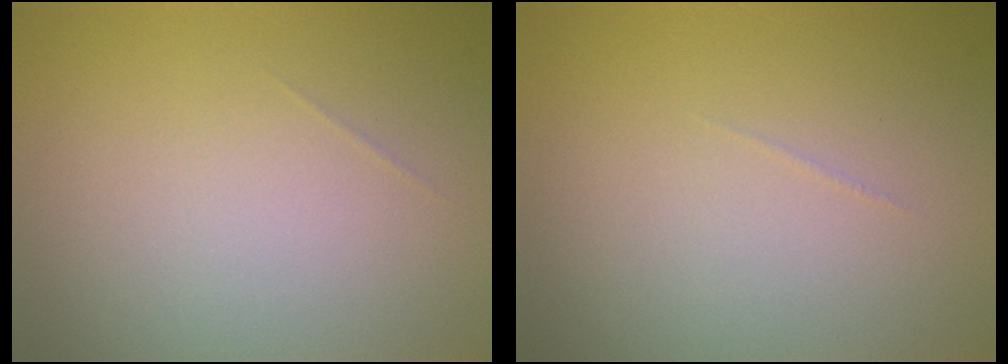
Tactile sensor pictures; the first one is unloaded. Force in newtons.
{"total": 0.0}